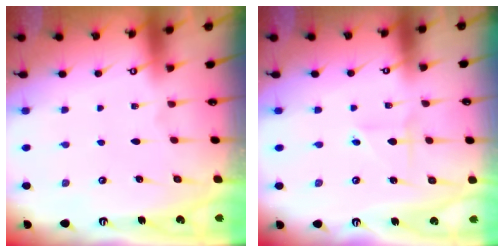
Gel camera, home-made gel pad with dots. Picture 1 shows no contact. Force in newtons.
{"total": 1.9, "press": 1.9, "slide": 0.2}